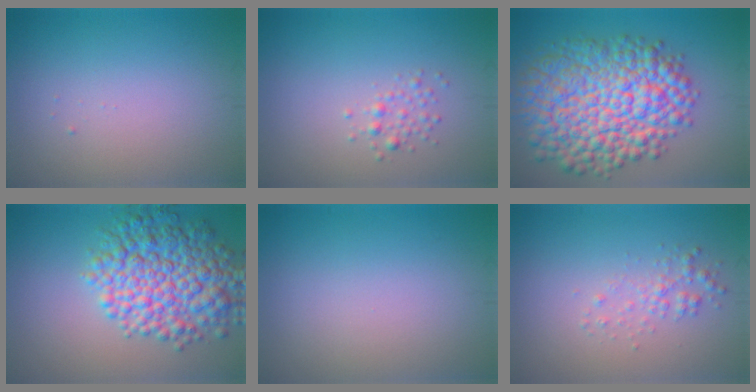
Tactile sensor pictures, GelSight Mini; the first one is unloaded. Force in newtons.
{"total": 1.2, "press": 1.2, "slide": 0.1}
{"total": 12.5, "press": 12.4, "slide": 0.3}
{"total": 8.7, "press": 8.7, "slide": 0.1}
{"total": 0.0}
{"total": 1.6, "press": 1.6, "slide": 0.0}